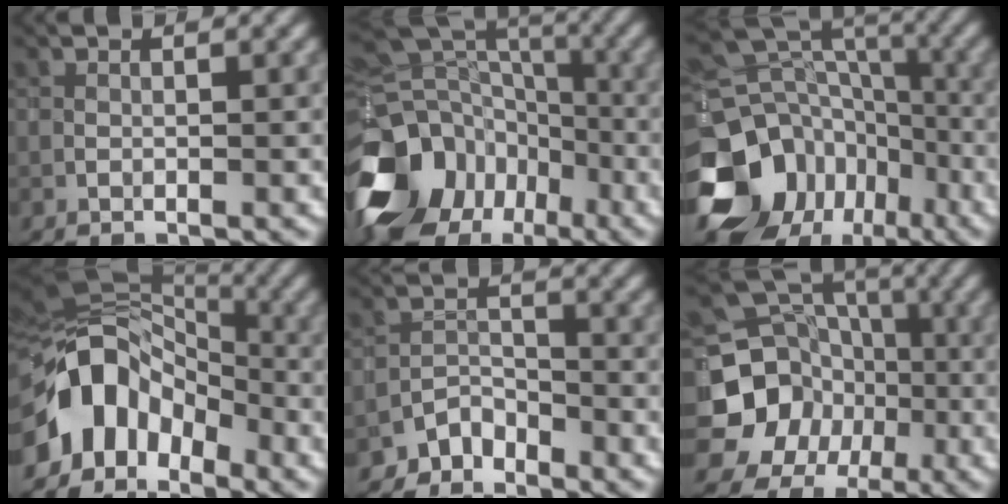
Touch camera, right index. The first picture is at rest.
{"total": 16.3, "force": [-8.3, 12.3, 6.7], "torque": [-0.175, -0.009, -0.128]}
{"total": 15.5, "force": [-6.6, 12.6, 6.0], "torque": [-0.156, -0.004, -0.109]}
{"total": 9.2, "force": [-4.2, 6.2, 5.4], "torque": [-0.086, 0.010, -0.087]}
{"total": 2.3, "force": [-2.0, 1.1, -0.1], "torque": [0.014, 0.012, -0.042]}
{"total": 11.7, "force": [-2.4, 10.8, 3.8], "torque": [-0.082, -0.013, -0.060]}